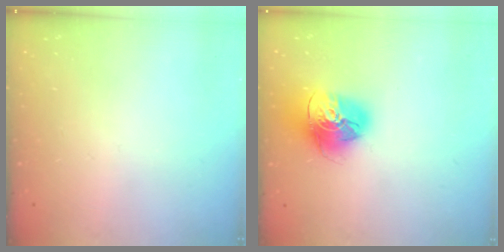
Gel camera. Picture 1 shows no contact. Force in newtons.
{"total": 15.3, "press": 15.3, "slide": 1.5}